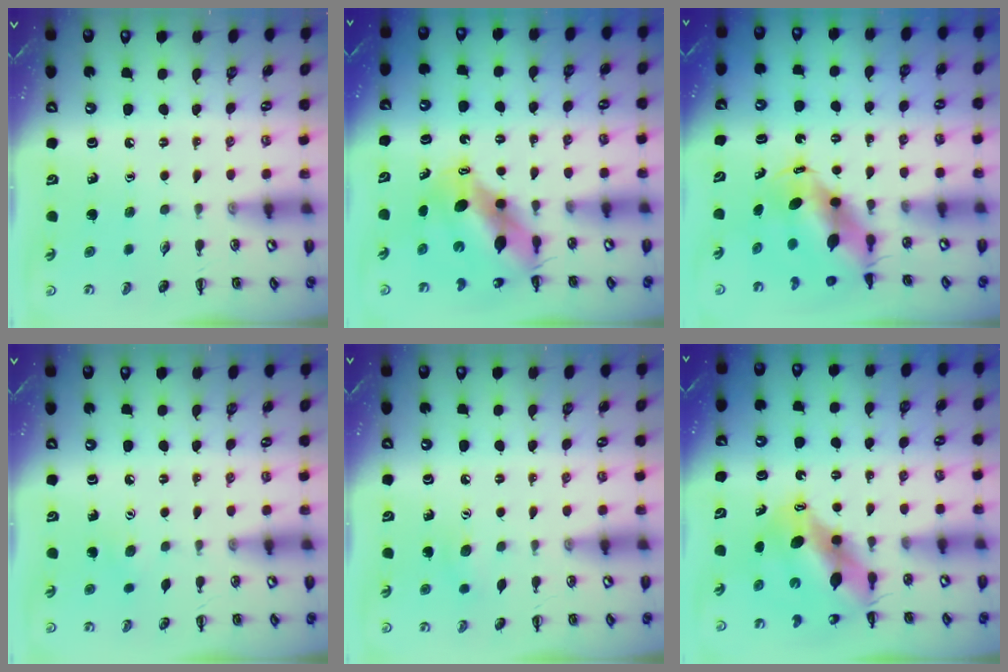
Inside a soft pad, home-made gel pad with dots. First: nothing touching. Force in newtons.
{"total": 9.8, "press": 9.5, "slide": 2.5}
{"total": 7.1, "press": 6.9, "slide": 1.8}
{"total": 3.4, "press": 3.3, "slide": 0.8}
{"total": 5.4, "press": 5.3, "slide": 0.9}
{"total": 9.9, "press": 9.6, "slide": 2.4}